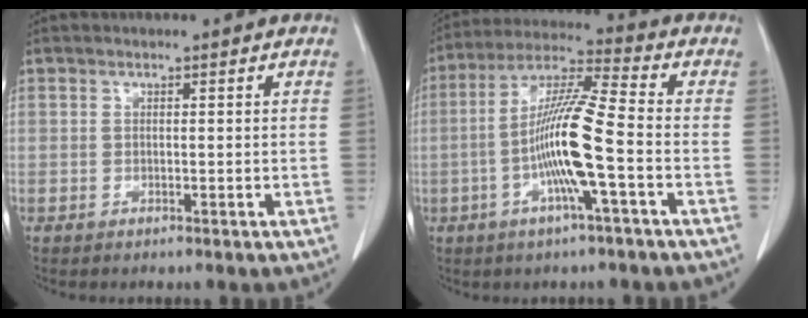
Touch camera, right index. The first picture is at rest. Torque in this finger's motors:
{"motor_torque": [1.96, -0.18, 0.99, 0.16]}